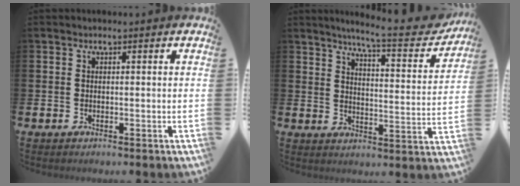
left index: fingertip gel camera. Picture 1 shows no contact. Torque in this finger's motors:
{"motor_torque": [0.41, -0.66, 0.08, 0.08]}